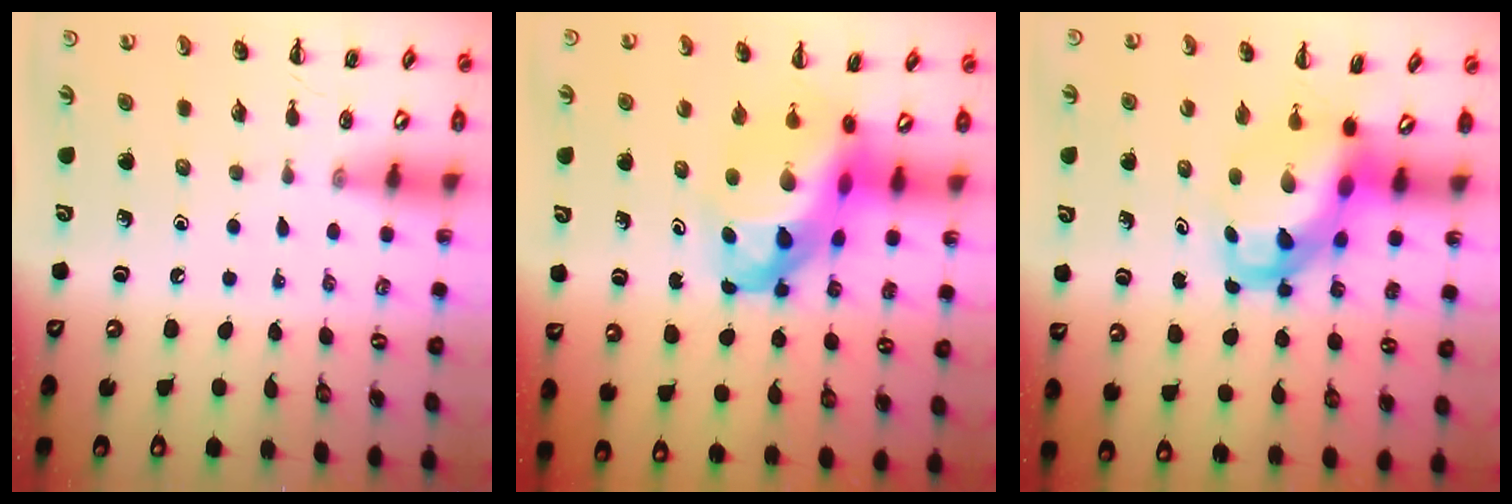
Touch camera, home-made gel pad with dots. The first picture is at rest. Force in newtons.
{"total": 12.5, "press": 12.0, "slide": 3.4}
{"total": 6.3, "press": 6.2, "slide": 1.1}